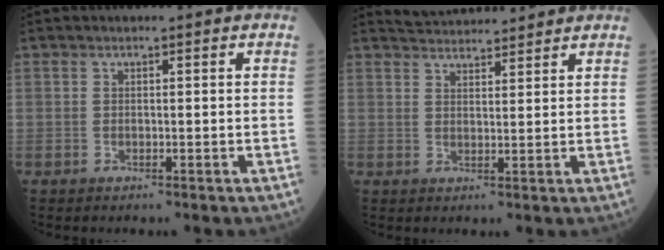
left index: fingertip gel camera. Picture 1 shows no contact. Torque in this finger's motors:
{"motor_torque": [-0.38, -0.48, 0.00, 0.00]}